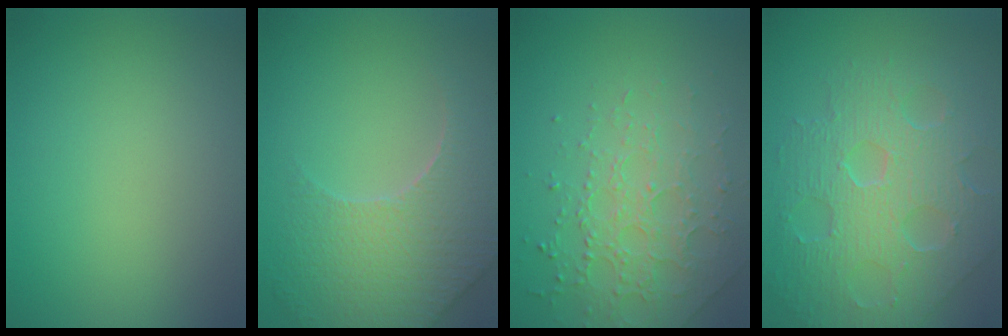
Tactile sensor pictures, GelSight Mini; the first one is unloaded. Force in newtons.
{"total": 6.3, "press": 5.2, "slide": 3.6}
{"total": 3.8, "press": 3.6, "slide": 1.1}
{"total": 8.8, "press": 6.1, "slide": 6.4}